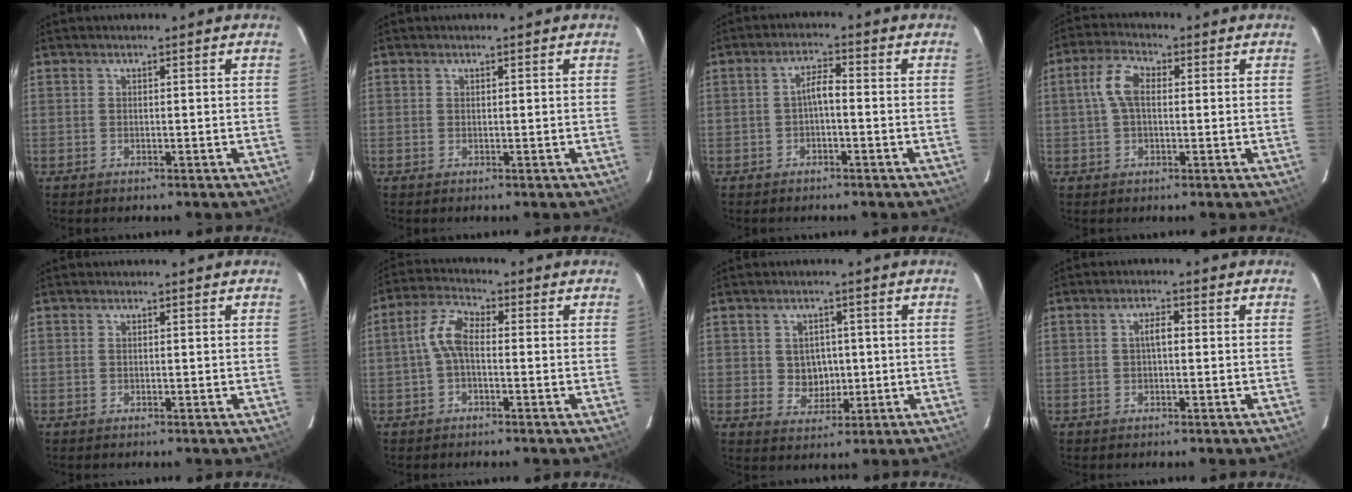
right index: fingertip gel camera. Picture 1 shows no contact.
{"total": 0.0}
{"total": 2.9, "force": [-0.9, 0.9, 2.6], "torque": [-0.050, 0.011, -0.015]}
{"total": 5.8, "force": [0.7, 3.1, 4.9], "torque": [-0.101, 0.017, 0.013]}
{"total": 0.0}
{"total": 5.4, "force": [-0.7, 2.5, 4.8], "torque": [-0.106, 0.020, -0.017]}
{"total": 4.8, "force": [0.2, 4.4, 2.0], "torque": [-0.036, 0.008, 0.013]}
{"total": 2.3, "force": [0.1, 0.9, 2.2], "torque": [-0.041, 0.009, 0.002]}